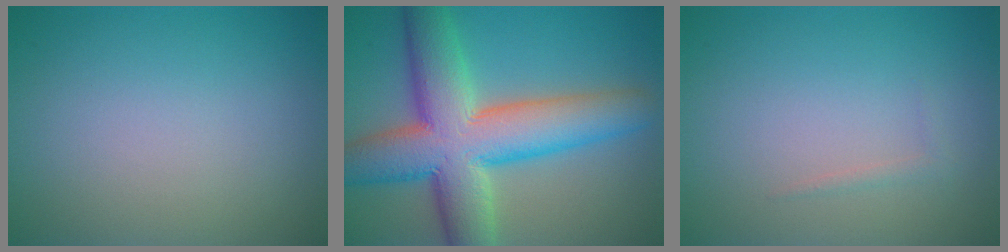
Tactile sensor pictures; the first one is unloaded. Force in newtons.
{"total": 11.9, "press": 11.9, "slide": 0.5}
{"total": 0.6, "press": 0.6, "slide": 0.0}